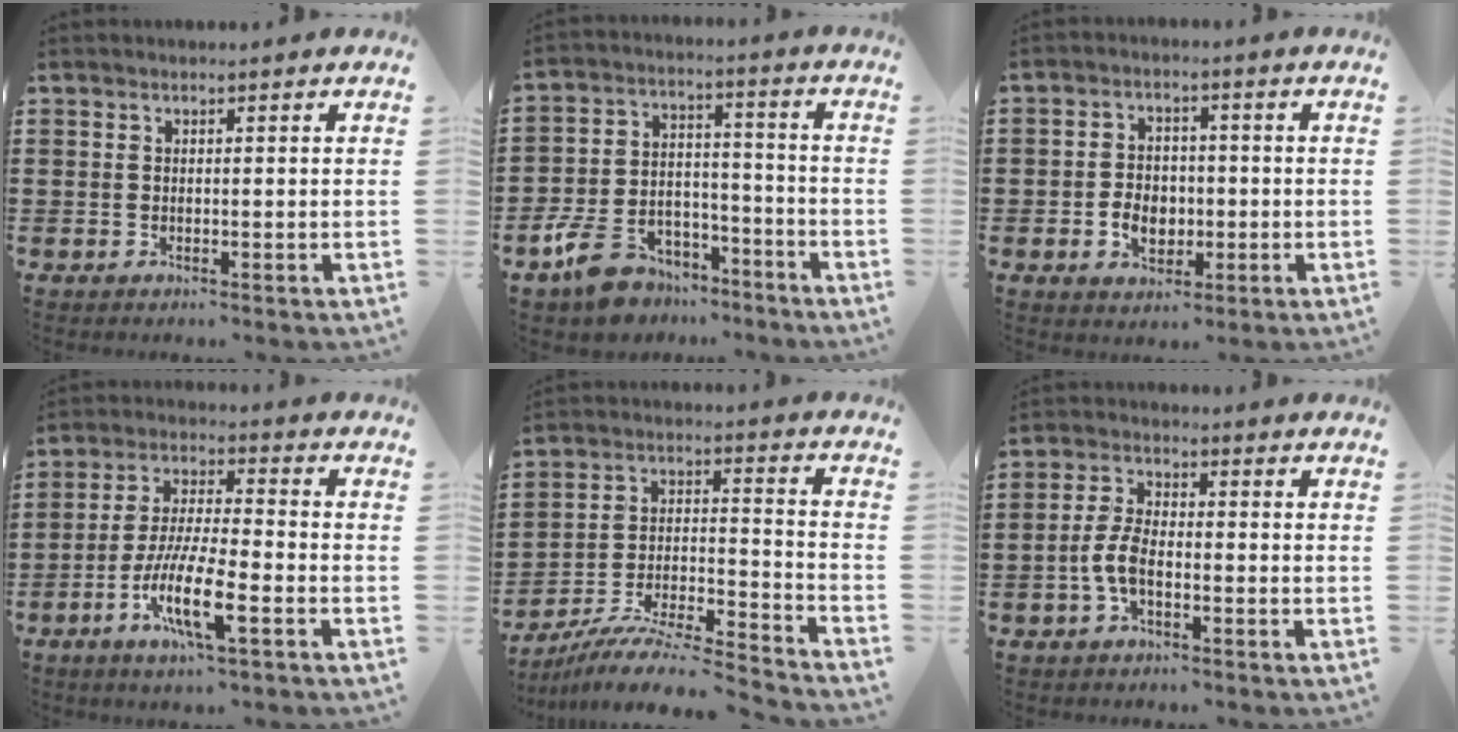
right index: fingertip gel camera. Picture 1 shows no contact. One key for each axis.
{"total": 8.4, "fx": -6.9, "fy": 3.9, "fz": 2.9, "tx": -0.076, "ty": 0.026, "tz": -0.135}
{"total": 4.5, "fx": -1.1, "fy": 3.5, "fz": 2.7, "tx": -0.048, "ty": 0.003, "tz": -0.024}
{"total": 10.4, "fx": -4.8, "fy": 2.1, "fz": 9.0, "tx": -0.198, "ty": -0.013, "tz": -0.096}
{"total": 8.4, "fx": -7.8, "fy": 0.2, "fz": 3.1, "tx": -0.056, "ty": -0.004, "tz": -0.160}
{"total": 4.7, "fx": -1.7, "fy": 2.0, "fz": 3.9, "tx": -0.103, "ty": -0.005, "tz": -0.041}